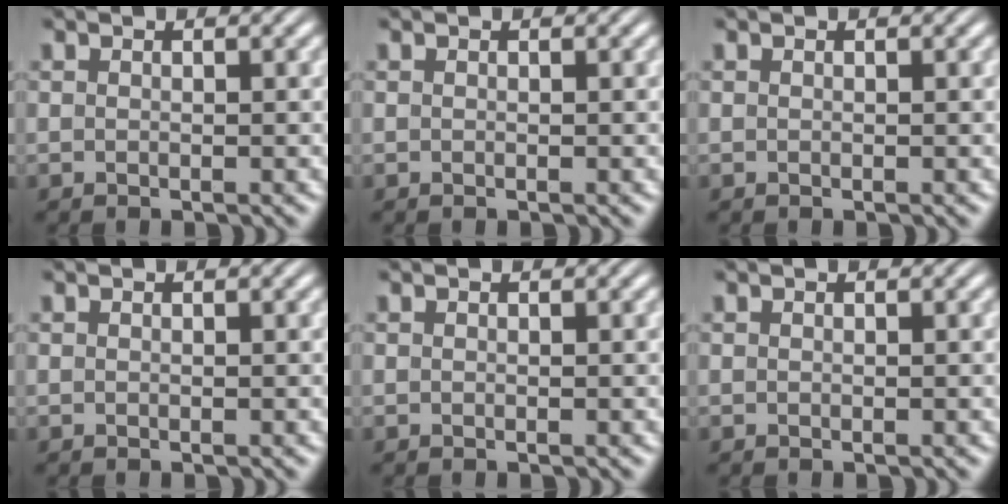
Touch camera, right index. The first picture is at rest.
{"total": 0.0}
{"total": 0.0}
{"total": 0.0}
{"total": 0.0}
{"total": 0.0}